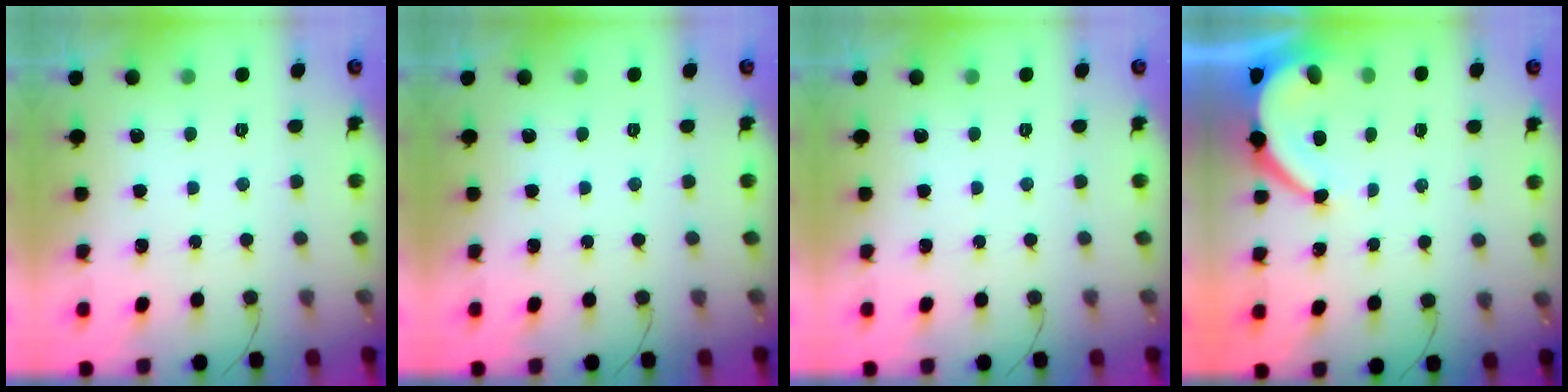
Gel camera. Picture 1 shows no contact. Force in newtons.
{"total": 0.0}
{"total": 0.0}
{"total": 5.9, "press": 5.8, "slide": 0.8}